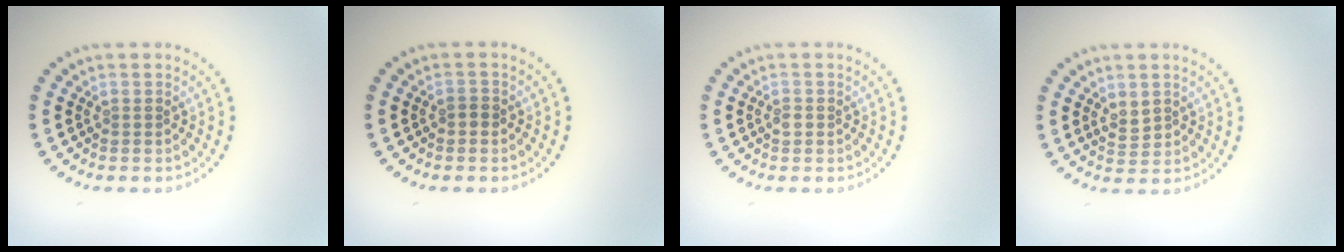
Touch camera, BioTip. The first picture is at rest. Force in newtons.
{"total": 0.8, "press": 0.7, "slide": 0.3}
{"total": 0.7, "press": 0.6, "slide": 0.4}
{"total": 1.6, "press": 1.5, "slide": 0.8}